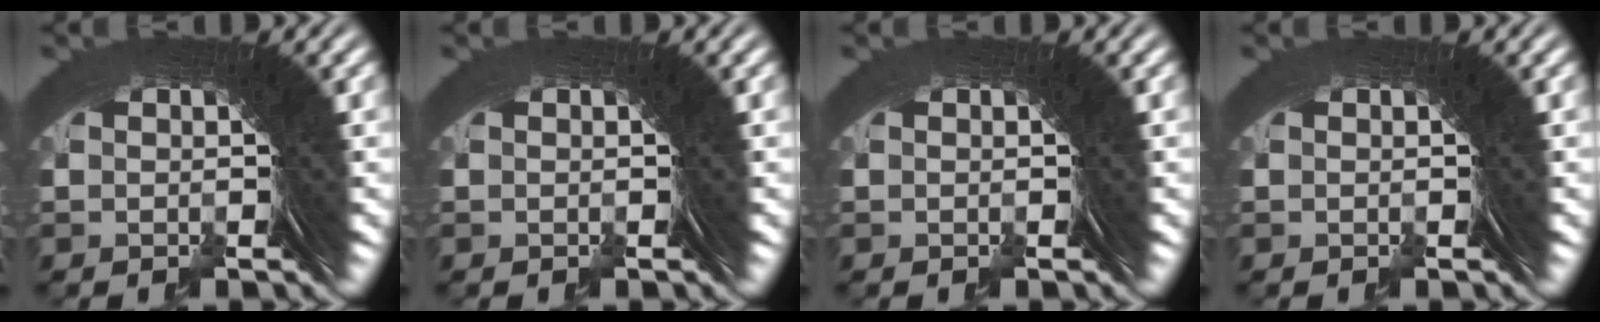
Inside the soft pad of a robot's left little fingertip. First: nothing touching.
{"total": 0.0}
{"total": 0.0}
{"total": 0.0}